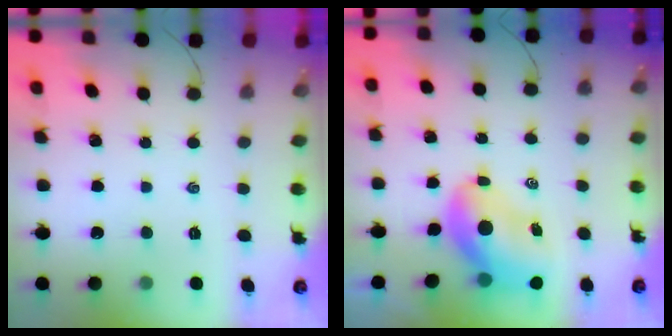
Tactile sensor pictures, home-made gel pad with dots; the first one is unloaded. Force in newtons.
{"total": 8.3, "press": 8.0, "slide": 2.4}